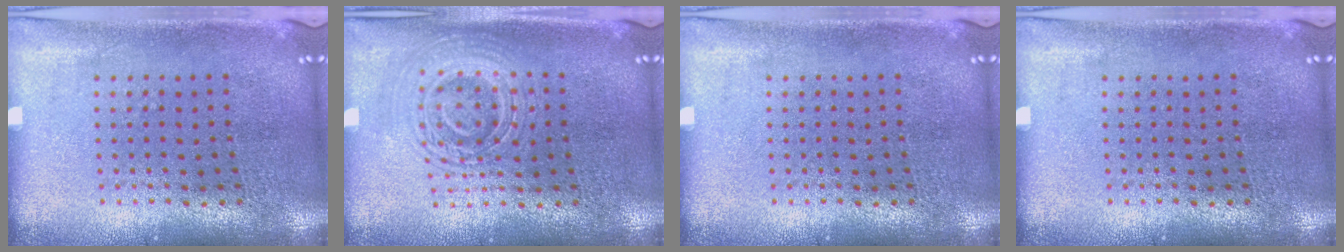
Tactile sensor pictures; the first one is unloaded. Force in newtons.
{"total": 2.1, "press": 2.1, "slide": 0.4}
{"total": 0.0}
{"total": 0.0}